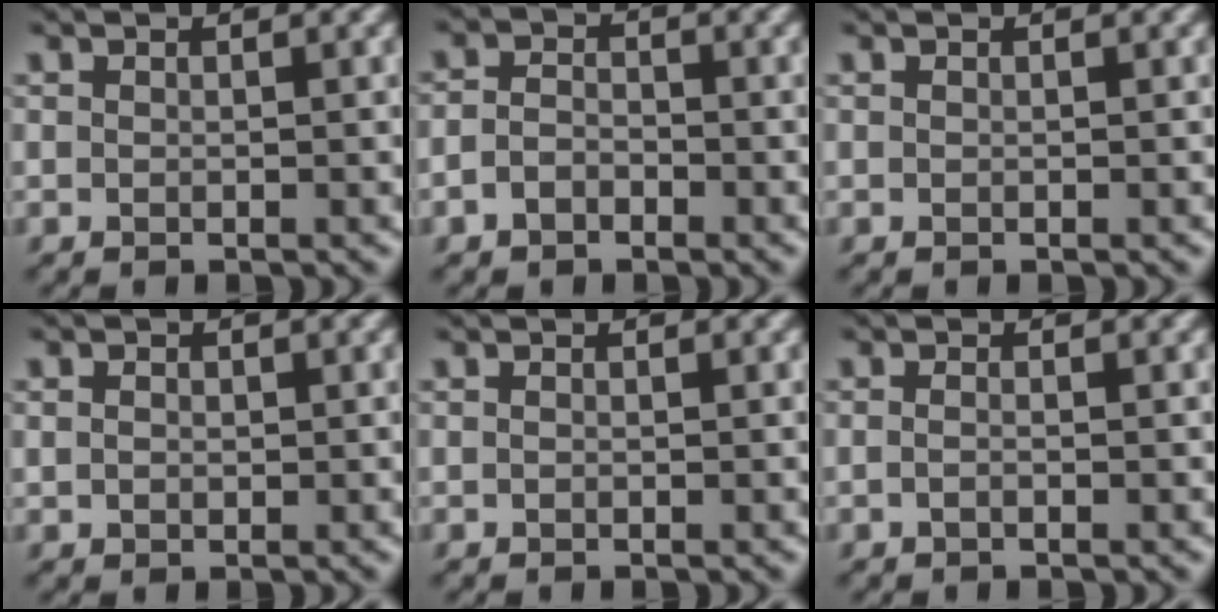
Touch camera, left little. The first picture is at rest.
{"total": 2.1, "force": [-1.2, 1.5, 0.9], "torque": [-0.020, 0.002, -0.027]}
{"total": 0.0}
{"total": 0.9, "force": [0.1, 0.8, 0.4], "torque": [-0.007, 0.003, 0.000]}
{"total": 0.0}
{"total": 0.7, "force": [-0.4, 0.2, 0.5], "torque": [-0.016, 0.001, -0.008]}